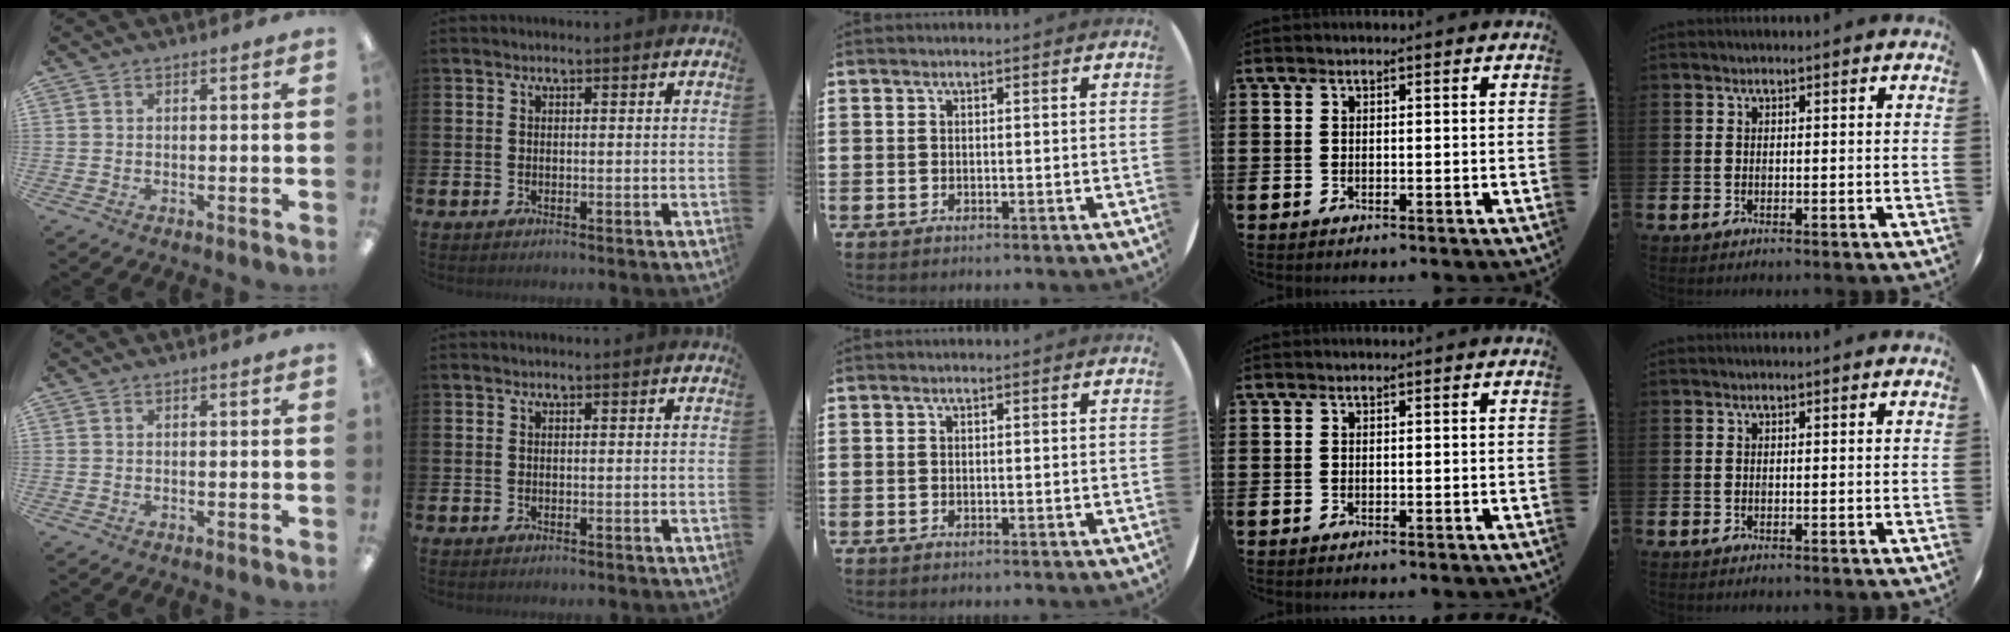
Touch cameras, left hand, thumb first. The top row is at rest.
{}